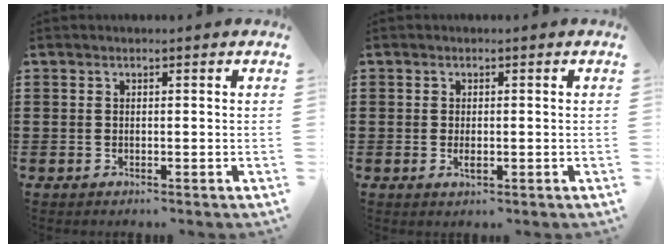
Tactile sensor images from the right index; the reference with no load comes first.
{"total": 1.3, "force": [-0.2, 0.5, 1.2], "torque": [-0.023, -0.002, -0.004]}